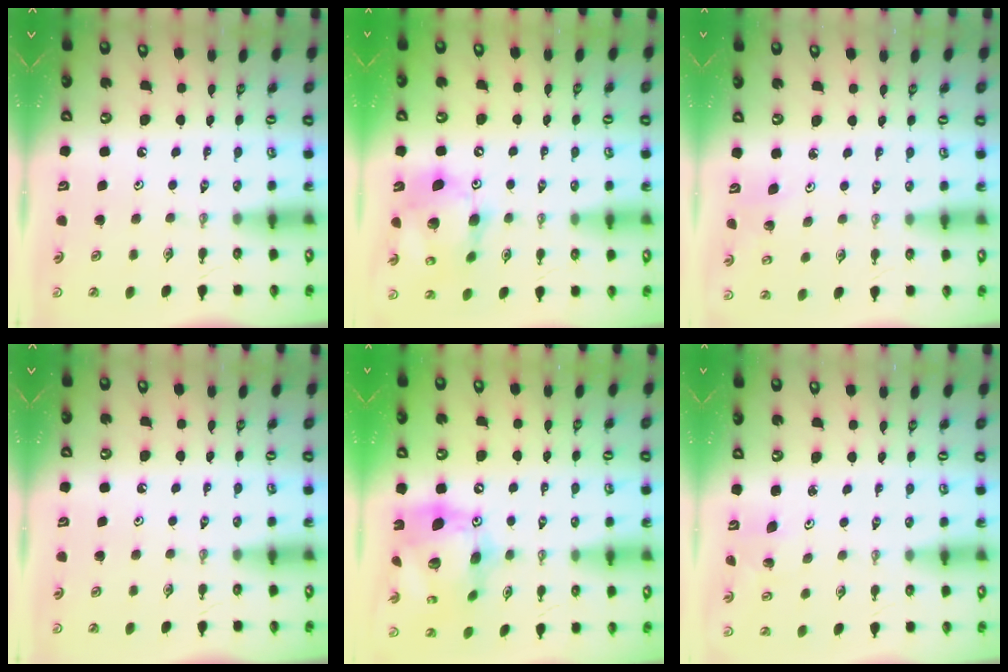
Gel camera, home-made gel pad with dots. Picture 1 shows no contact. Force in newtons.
{"total": 14.4, "press": 14.2, "slide": 2.7}
{"total": 3.3, "press": 3.3, "slide": 0.3}
{"total": 0.0}
{"total": 20.5, "press": 20.4, "slide": 2.1}
{"total": 1.5, "press": 1.5, "slide": 0.1}